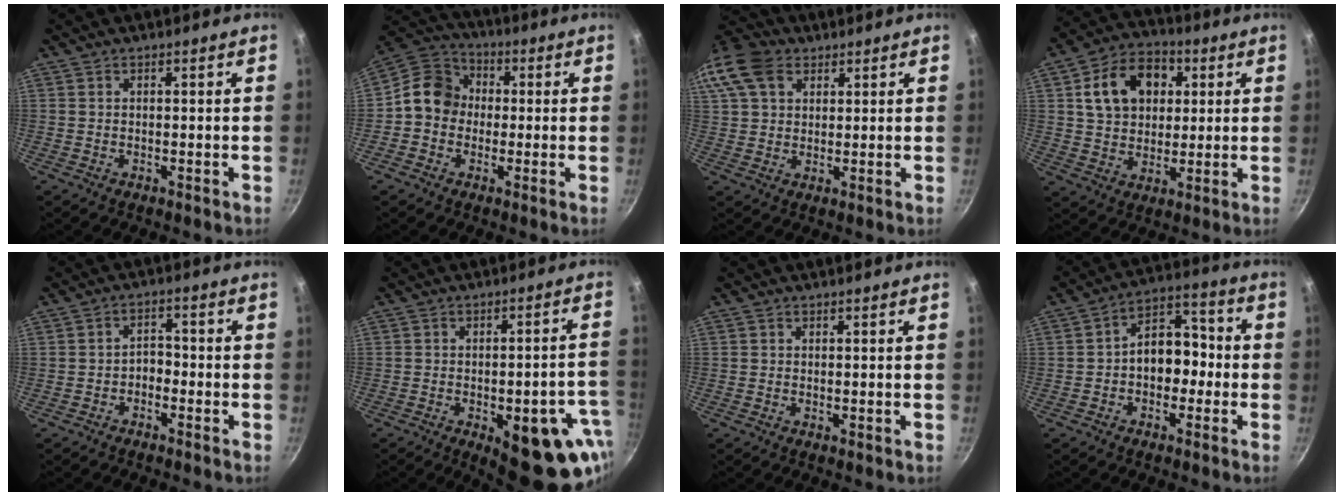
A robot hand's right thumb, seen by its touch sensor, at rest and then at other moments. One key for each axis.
{"total": 10.0, "fx": -0.4, "fy": 8.8, "fz": 4.8, "tx": -0.042, "ty": 0.030, "tz": -0.032}
{"total": 16.6, "fx": 7.0, "fy": 12.1, "fz": 8.8, "tx": -0.201, "ty": 0.030, "tz": 0.123}
{"total": 14.6, "fx": 4.0, "fy": 11.0, "fz": 8.8, "tx": -0.120, "ty": 0.015, "tz": 0.058}
{"total": 2.8, "fx": -1.4, "fy": 1.9, "fz": 1.5, "tx": -0.008, "ty": 0.023, "tz": -0.028}
{"total": 19.8, "fx": -7.6, "fy": 8.4, "fz": 16.2, "tx": -0.130, "ty": 0.013, "tz": -0.088}
{"total": 0.0}
{"total": 9.9, "fx": -1.4, "fy": 7.1, "fz": 6.7, "tx": -0.046, "ty": 0.046, "tz": -0.036}